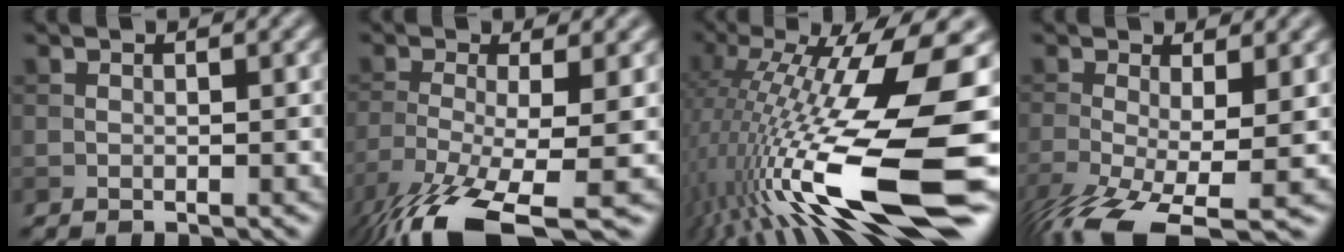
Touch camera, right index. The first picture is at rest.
{"total": 10.6, "force": [-6.6, 2.5, 8.0], "torque": [-0.153, -0.024, -0.120]}
{"total": 18.1, "force": [-3.2, 4.3, 17.2], "torque": [-0.322, 0.012, -0.056]}
{"total": 8.9, "force": [-4.3, 2.8, 7.2], "torque": [-0.150, -0.035, -0.072]}